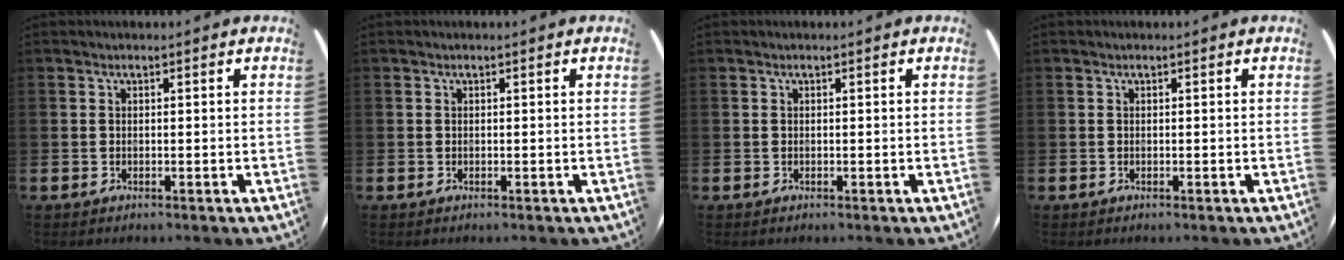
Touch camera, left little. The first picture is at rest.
{"total": 0.0}
{"total": 0.0}
{"total": 0.0}